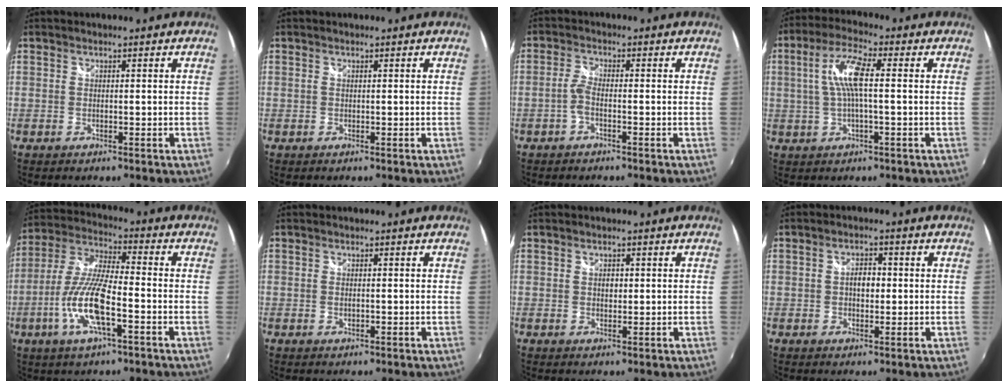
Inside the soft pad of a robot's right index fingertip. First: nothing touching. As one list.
[{"total": 0.0}, {"total": 2.3, "force": [-1.1, 0.5, 2.0], "torque": [-0.051, 0.004, -0.025]}, {"total": 8.0, "force": [0.7, 1.6, 7.8], "torque": [-0.155, 0.010, 0.015]}, {"total": 13.1, "force": [-4.6, 3.0, 11.8], "torque": [-0.249, -0.006, -0.091]}, {"total": 0.9, "force": [-0.1, 0.5, 0.6], "torque": [-0.014, -0.001, -0.002]}, {"total": 1.4, "force": [0.2, 1.2, 0.7], "torque": [-0.010, 0.002, 0.003]}, {"total": 3.2, "force": [0.0, 2.1, 2.4], "torque": [-0.038, 0.006, -0.002]}]